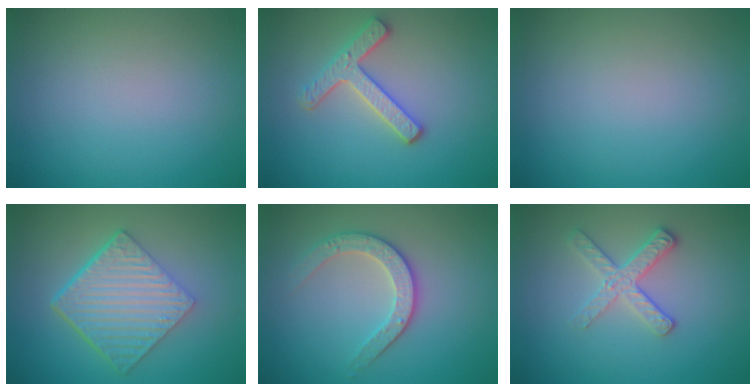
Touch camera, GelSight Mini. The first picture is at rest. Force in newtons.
{"total": 3.3, "press": 2.9, "slide": 1.6}
{"total": 0.0}
{"total": 7.0, "press": 4.6, "slide": 5.2}
{"total": 2.9, "press": 2.7, "slide": 1.1}
{"total": 2.7, "press": 2.5, "slide": 1.1}